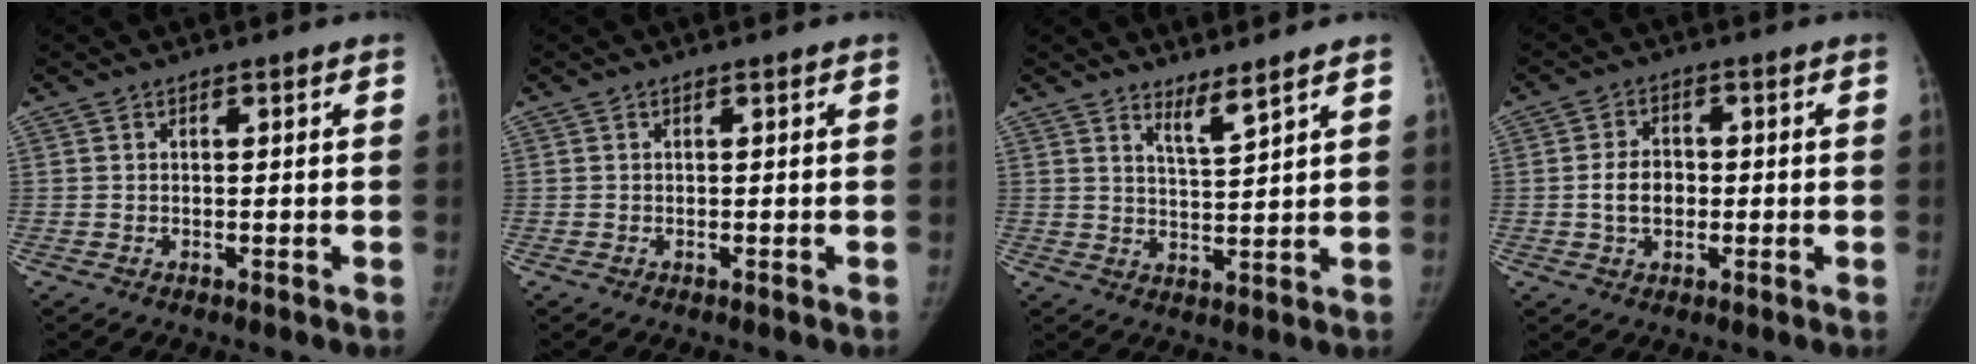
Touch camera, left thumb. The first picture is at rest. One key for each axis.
{"total": 0.0}
{"total": 3.7, "fx": 3.2, "fy": -0.2, "fz": 1.9, "tx": -0.034, "ty": -0.040, "tz": 0.061}
{"total": 5.6, "fx": -0.6, "fy": 4.1, "fz": 3.8, "tx": -0.056, "ty": 0.012, "tz": -0.011}